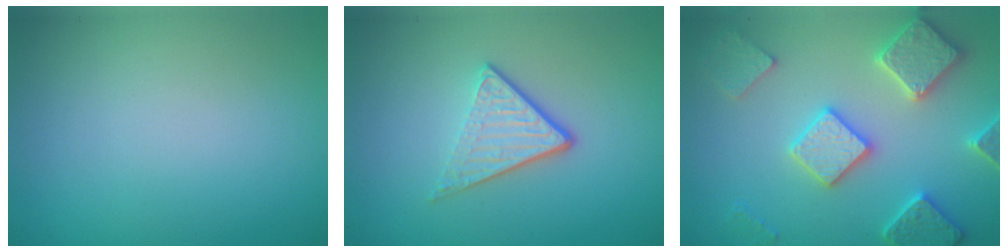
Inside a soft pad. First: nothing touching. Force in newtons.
{"total": 3.6, "press": 2.4, "slide": 2.7}
{"total": 5.7, "press": 5.6, "slide": 1.1}